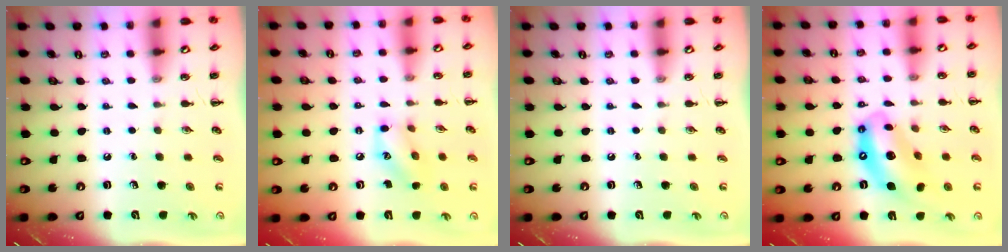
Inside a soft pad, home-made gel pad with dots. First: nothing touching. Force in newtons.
{"total": 9.8, "press": 9.8, "slide": 0.3}
{"total": 0.0}
{"total": 12.8, "press": 12.3, "slide": 3.5}